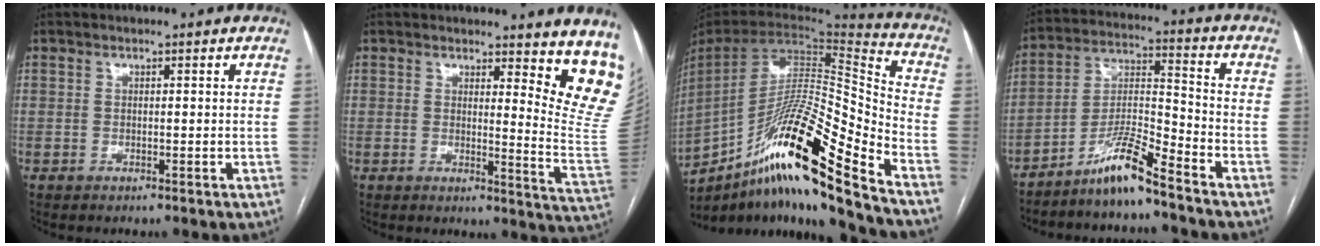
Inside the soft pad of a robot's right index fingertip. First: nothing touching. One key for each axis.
{"total": 11.2, "fx": 9.6, "fy": 1.5, "fz": 5.6, "tx": -0.039, "ty": -0.079, "tz": 0.085}
{"total": 24.6, "fx": -16.3, "fy": 0.6, "fz": 18.4, "tx": -0.311, "ty": -0.011, "tz": -0.296}
{"total": 8.8, "fx": -7.1, "fy": -0.3, "fz": 5.2, "tx": -0.105, "ty": -0.004, "tz": -0.136}